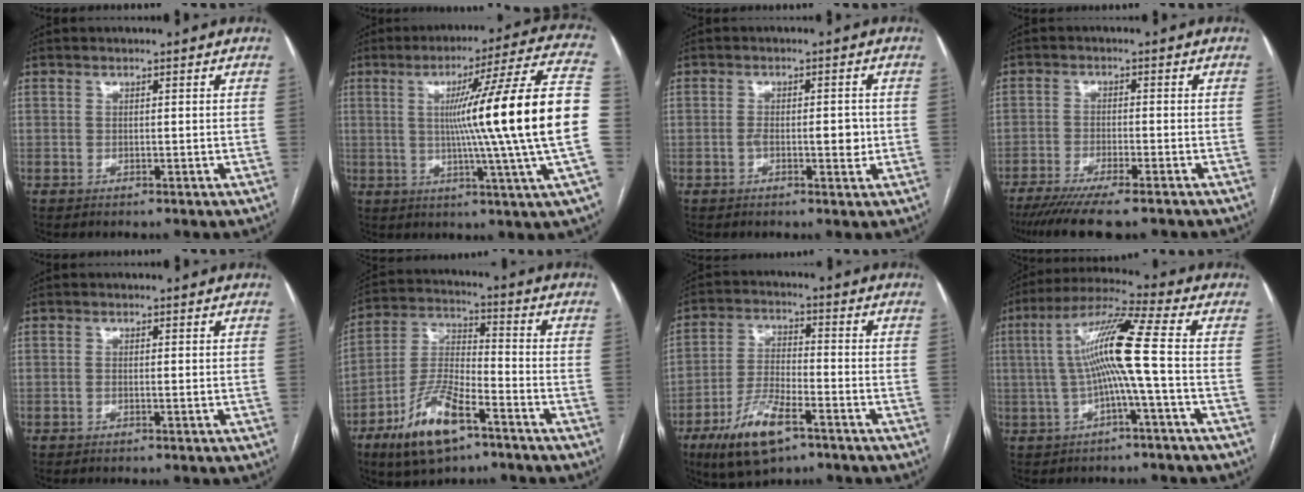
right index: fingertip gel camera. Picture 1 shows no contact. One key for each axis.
{"total": 22.0, "fx": 0.0, "fy": -2.8, "fz": 21.9, "tx": -0.277, "ty": 0.003, "tz": -0.018}
{"total": 4.0, "fx": -0.7, "fy": 1.4, "fz": 3.7, "tx": -0.059, "ty": 0.004, "tz": -0.008}
{"total": 11.1, "fx": -8.8, "fy": 1.2, "fz": 6.6, "tx": -0.096, "ty": -0.023, "tz": -0.137}
{"total": 0.6, "fx": -0.1, "fy": 0.0, "fz": 0.6, "tx": -0.014, "ty": 0.000, "tz": -0.002}
{"total": 13.1, "fx": -7.6, "fy": 4.2, "fz": 9.9, "tx": -0.210, "ty": -0.008, "tz": -0.135}
{"total": 11.0, "fx": -6.3, "fy": 3.5, "fz": 8.4, "tx": -0.172, "ty": -0.011, "tz": -0.109}
{"total": 10.7, "fx": -0.4, "fy": -1.3, "fz": 10.6, "tx": -0.200, "ty": 0.025, "tz": -0.008}